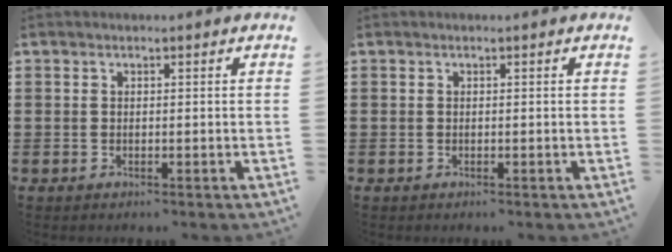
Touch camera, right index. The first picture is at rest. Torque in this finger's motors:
{"motor_torque": [1.15, 0.68, 0.06, 0.01]}